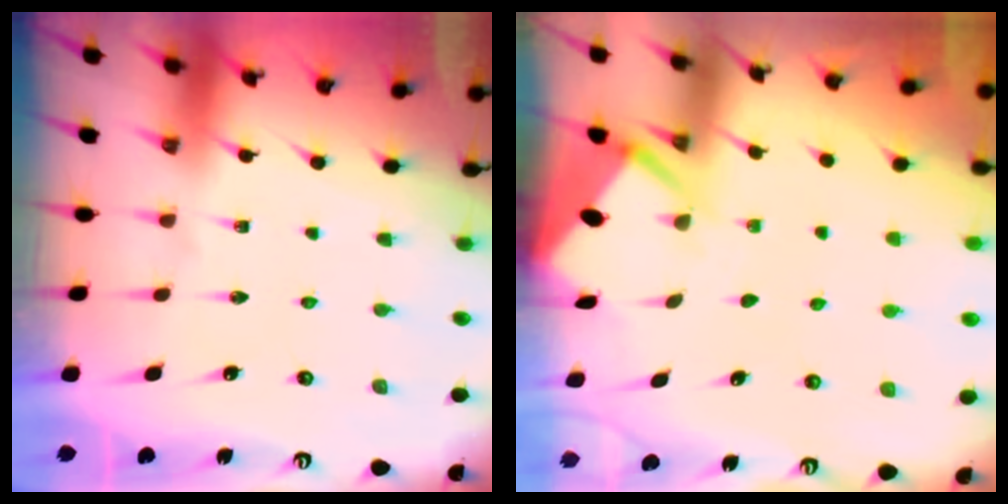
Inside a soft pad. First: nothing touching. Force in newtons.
{"total": 2.7, "press": 2.7, "slide": 0.3}